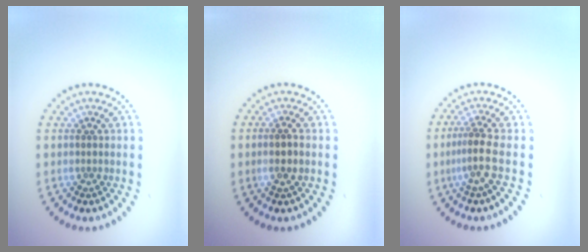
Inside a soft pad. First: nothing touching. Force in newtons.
{"total": 1.5, "press": 1.3, "slide": 0.7}
{"total": 2.7, "press": 1.9, "slide": 1.8}